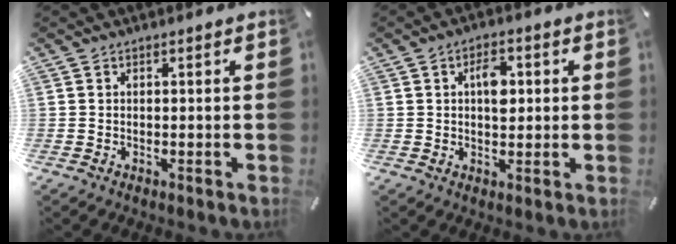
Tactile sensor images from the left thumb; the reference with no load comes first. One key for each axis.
{"total": 5.7, "fx": 1.0, "fy": 3.3, "fz": 4.5, "tx": -0.060, "ty": -0.002, "tz": 0.008}